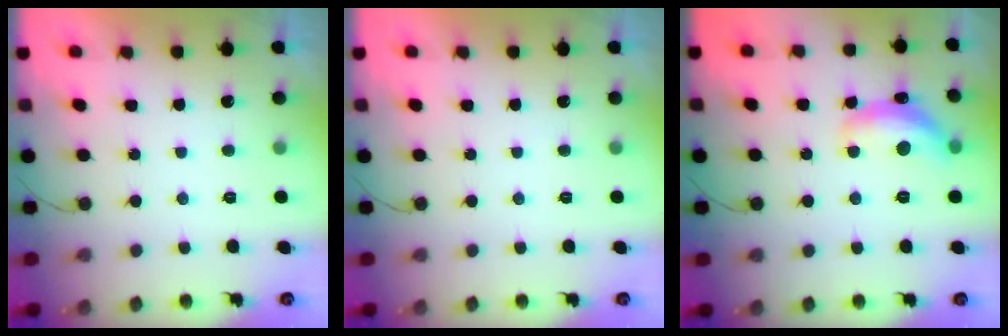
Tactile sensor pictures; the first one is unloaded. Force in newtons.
{"total": 0.0}
{"total": 14.6, "press": 14.6, "slide": 0.7}